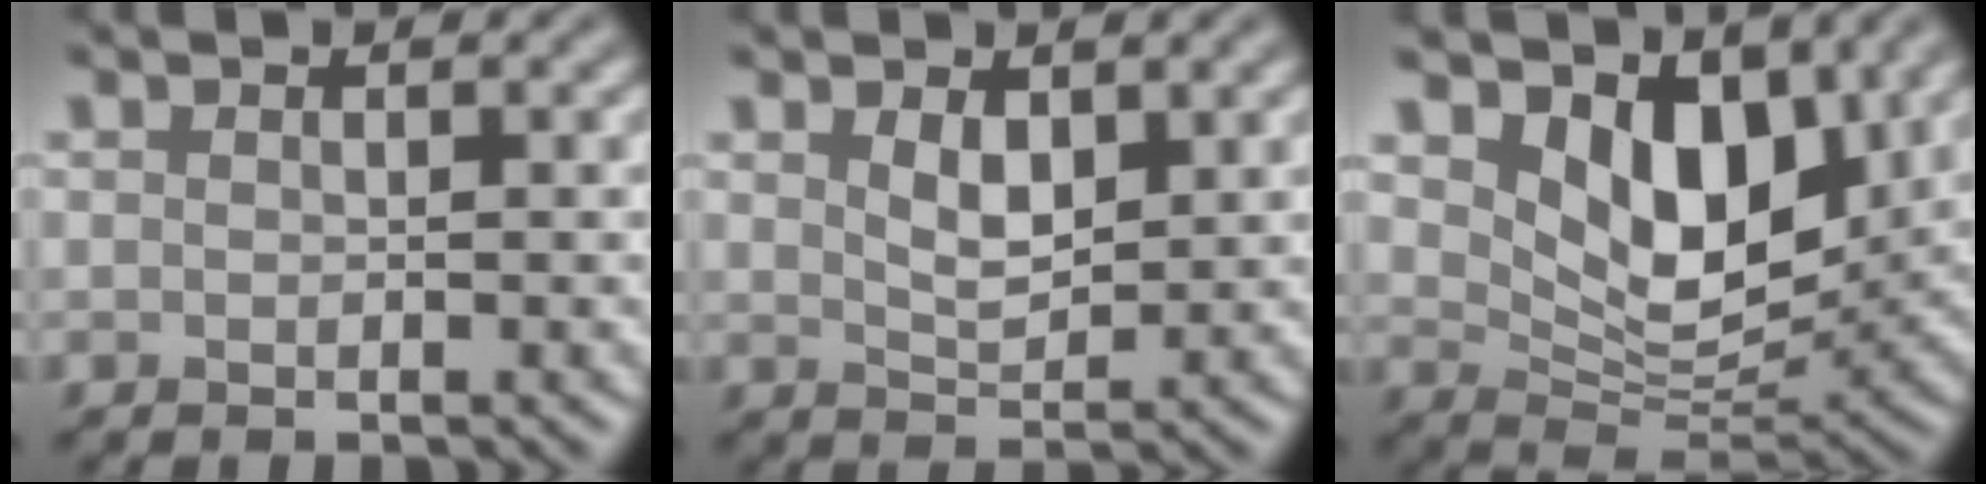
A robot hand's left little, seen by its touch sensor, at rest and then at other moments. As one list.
[{"total": 2.3, "force": [1.2, 1.2, 1.6], "torque": [-0.034, -0.004, 0.028]}, {"total": 7.1, "force": [3.1, 4.2, 4.8], "torque": [-0.083, -0.020, 0.049]}]